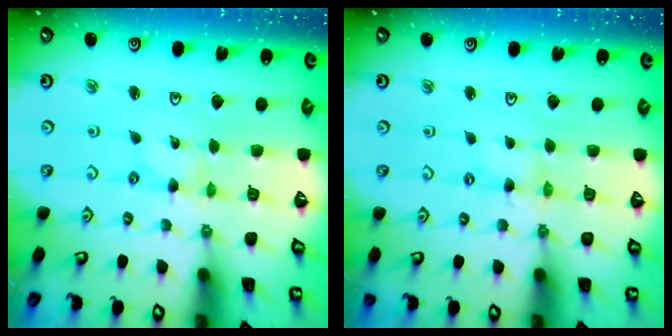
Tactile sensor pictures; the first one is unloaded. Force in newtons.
{"total": 0.0}